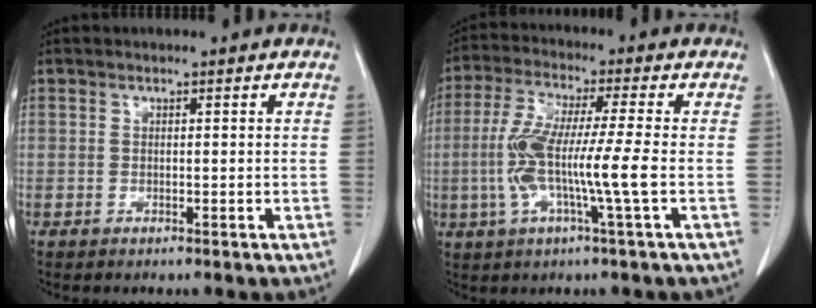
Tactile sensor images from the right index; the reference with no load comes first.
{"total": 10.6, "force": [-1.7, -0.2, 10.4], "torque": [-0.212, -0.001, -0.040]}